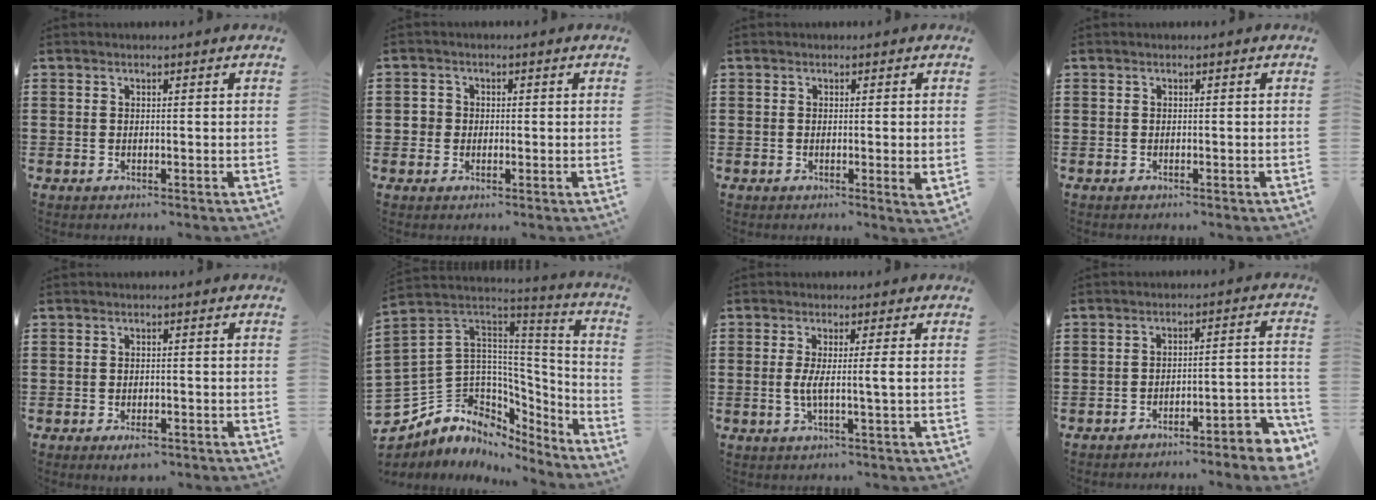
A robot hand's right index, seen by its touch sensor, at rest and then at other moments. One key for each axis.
{"total": 1.9, "fx": -0.1, "fy": 1.8, "fz": 0.7, "tx": -0.020, "ty": 0.008, "tz": -0.005}
{"total": 1.9, "fx": -0.2, "fy": 0.2, "fz": 1.9, "tx": -0.034, "ty": -0.007, "tz": -0.001}
{"total": 0.0}
{"total": 1.8, "fx": -1.3, "fy": 0.5, "fz": 1.1, "tx": -0.022, "ty": 0.000, "tz": -0.026}
{"total": 8.3, "fx": -0.7, "fy": 8.0, "fz": 2.1, "tx": -0.093, "ty": -0.027, "tz": -0.006}
{"total": 4.1, "fx": 0.0, "fy": -0.6, "fz": 4.0, "tx": -0.082, "ty": -0.016, "tz": -0.005}
{"total": 3.9, "fx": -3.7, "fy": 0.0, "fz": 1.3, "tx": -0.027, "ty": -0.006, "tz": -0.077}